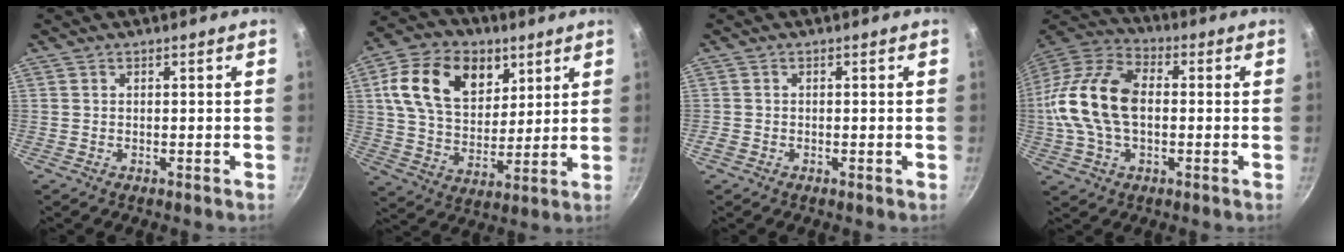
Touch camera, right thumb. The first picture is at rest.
{"total": 18.4, "force": [7.2, 12.7, 11.2], "torque": [-0.172, -0.018, 0.120]}
{"total": 1.0, "force": [-0.5, 0.7, 0.6], "torque": [-0.014, 0.003, -0.011]}
{"total": 18.7, "force": [-0.1, 11.7, 14.6], "torque": [-0.276, 0.035, -0.015]}